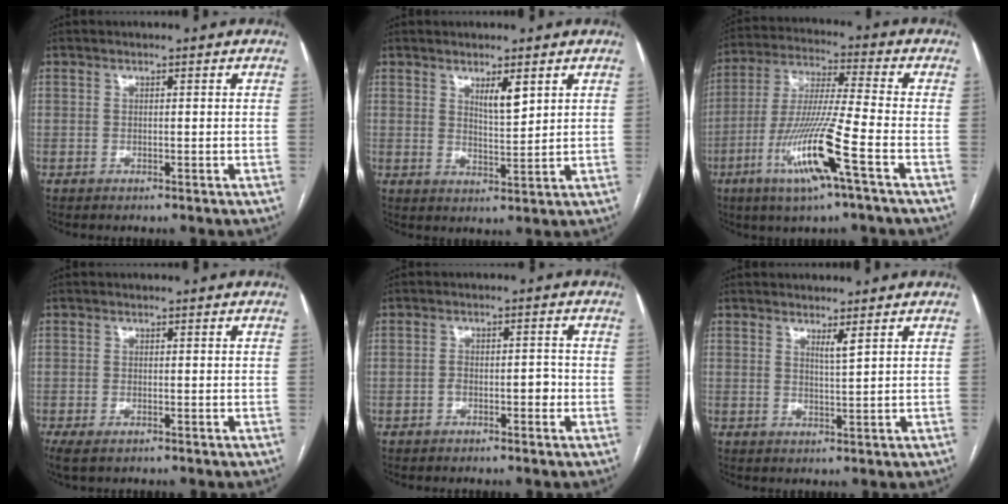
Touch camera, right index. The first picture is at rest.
{"total": 3.8, "force": [2.2, 0.8, 3.0], "torque": [-0.052, -0.007, 0.041]}
{"total": 14.1, "force": [-6.1, -0.3, 12.7], "torque": [-0.261, -0.016, -0.118]}
{"total": 3.1, "force": [-1.8, 1.4, 2.1], "torque": [-0.045, -0.008, -0.024]}
{"total": 3.1, "force": [-1.2, 1.4, 2.5], "torque": [-0.037, 0.012, -0.018]}
{"total": 1.7, "force": [1.2, -0.3, 1.2], "torque": [-0.022, -0.011, 0.022]}